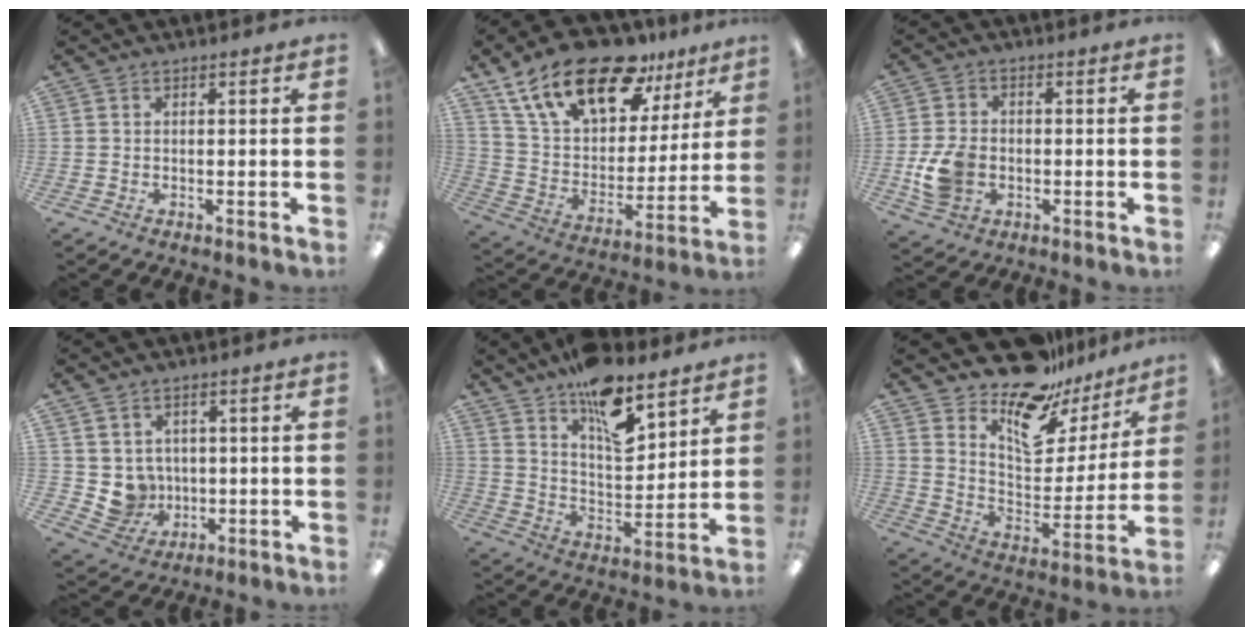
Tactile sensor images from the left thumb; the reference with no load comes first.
{"total": 21.5, "force": [14.7, 10.0, 12.1], "torque": [-0.210, -0.082, 0.262]}
{"total": 8.6, "force": [-1.9, 6.5, 5.2], "torque": [-0.103, 0.012, -0.032]}
{"total": 6.2, "force": [1.5, 6.0, 0.6], "torque": [-0.024, -0.008, 0.037]}
{"total": 14.7, "force": [10.4, 6.1, 8.5], "torque": [-0.119, -0.068, 0.178]}
{"total": 16.1, "force": [13.2, 6.7, 6.4], "torque": [-0.109, -0.110, 0.229]}